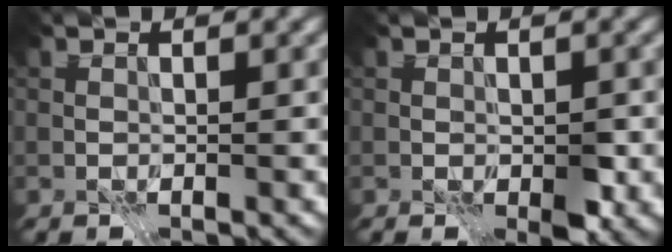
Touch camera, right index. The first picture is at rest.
{"total": 2.0, "force": [-0.5, 1.1, 1.6], "torque": [-0.022, -0.006, -0.006]}